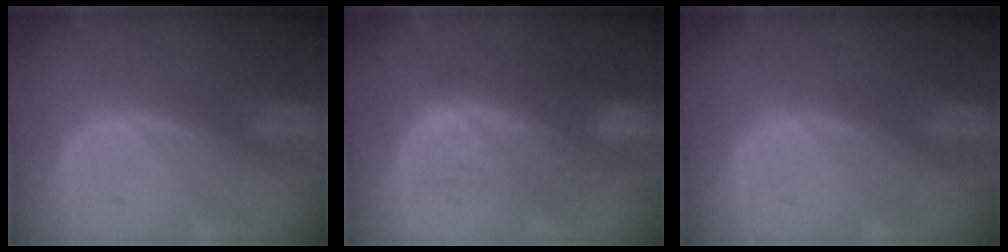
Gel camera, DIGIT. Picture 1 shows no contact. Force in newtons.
{"total": 10.0, "press": 9.3, "slide": 3.8}
{"total": 0.0}